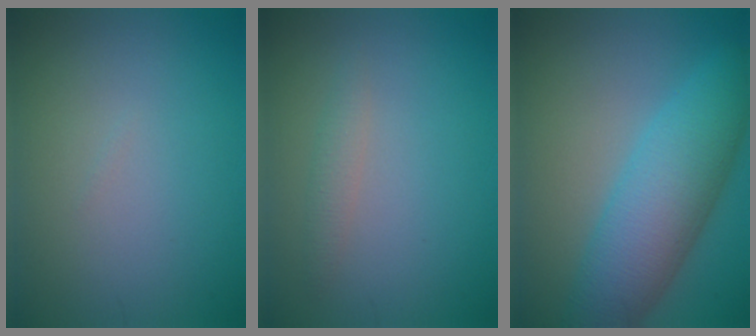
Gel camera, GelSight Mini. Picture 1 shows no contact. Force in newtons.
{"total": 1.3, "press": 1.3, "slide": 0.1}
{"total": 7.9, "press": 7.9, "slide": 0.1}